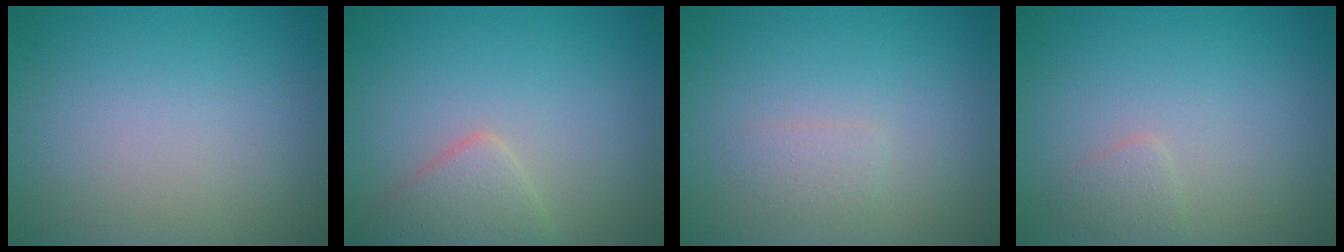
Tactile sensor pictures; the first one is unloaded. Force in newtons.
{"total": 2.8, "press": 2.8, "slide": 0.2}
{"total": 1.1, "press": 1.1, "slide": 0.1}
{"total": 1.1, "press": 1.1, "slide": 0.1}